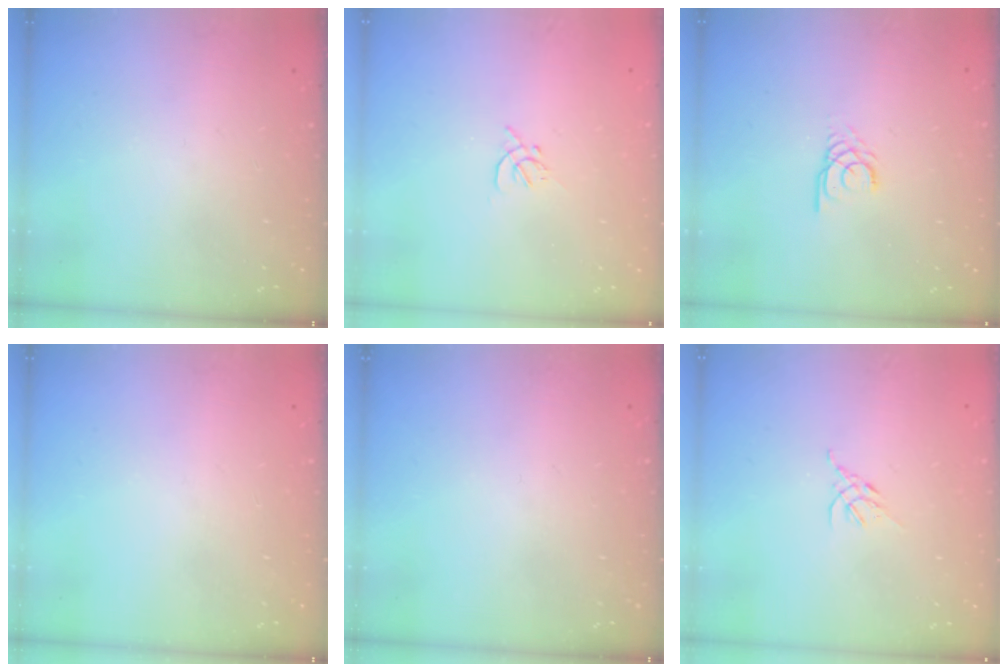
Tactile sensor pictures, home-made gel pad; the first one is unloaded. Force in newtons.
{"total": 1.9, "press": 1.8, "slide": 0.5}
{"total": 2.2, "press": 2.2, "slide": 0.2}
{"total": 0.0}
{"total": 0.0}
{"total": 2.7, "press": 2.6, "slide": 0.7}